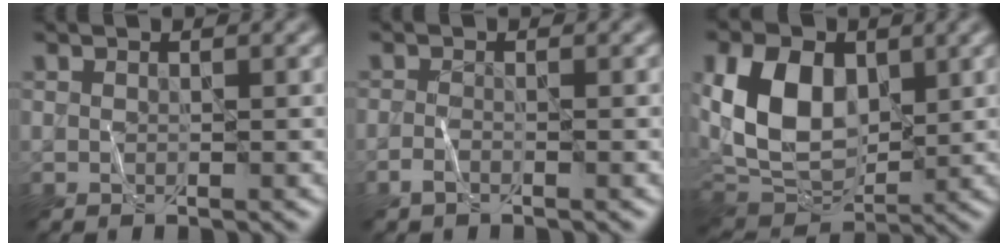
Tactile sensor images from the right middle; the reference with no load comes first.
{"total": 1.1, "force": [-0.7, 0.4, 0.7], "torque": [-0.016, 0.003, -0.015]}
{"total": 9.2, "force": [1.7, 6.2, 6.6], "torque": [-0.147, -0.003, 0.027]}